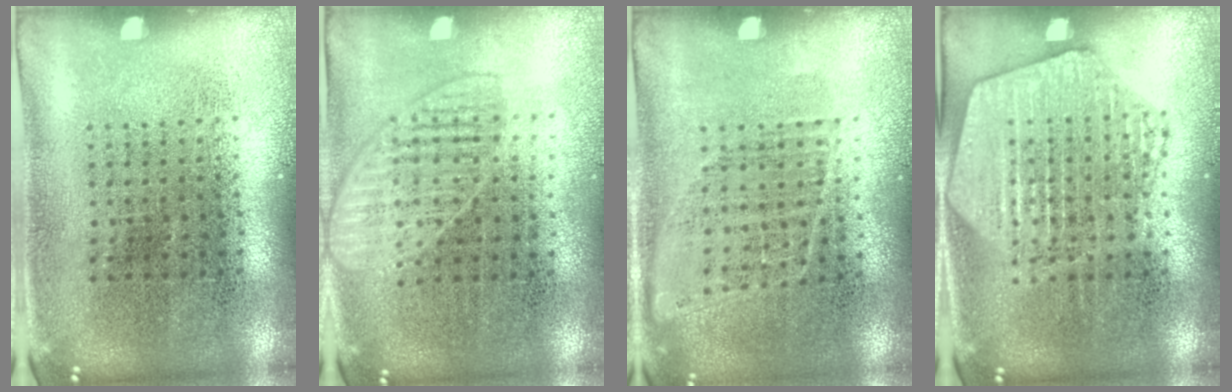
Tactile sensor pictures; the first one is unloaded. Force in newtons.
{"total": 1.3, "press": 1.2, "slide": 0.6}
{"total": 0.9, "press": 0.8, "slide": 0.4}
{"total": 1.8, "press": 1.8, "slide": 0.2}